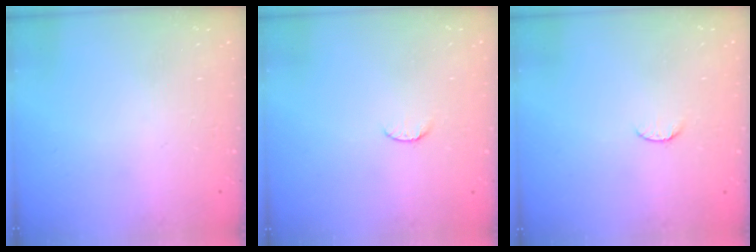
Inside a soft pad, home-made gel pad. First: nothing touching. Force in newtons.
{"total": 4.3, "press": 4.3, "slide": 0.4}
{"total": 4.3, "press": 4.3, "slide": 0.4}